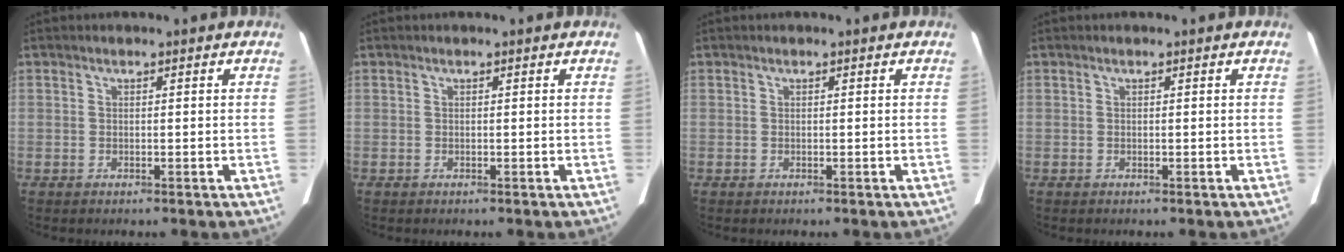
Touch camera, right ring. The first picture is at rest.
{"total": 0.0}
{"total": 0.0}
{"total": 0.0}